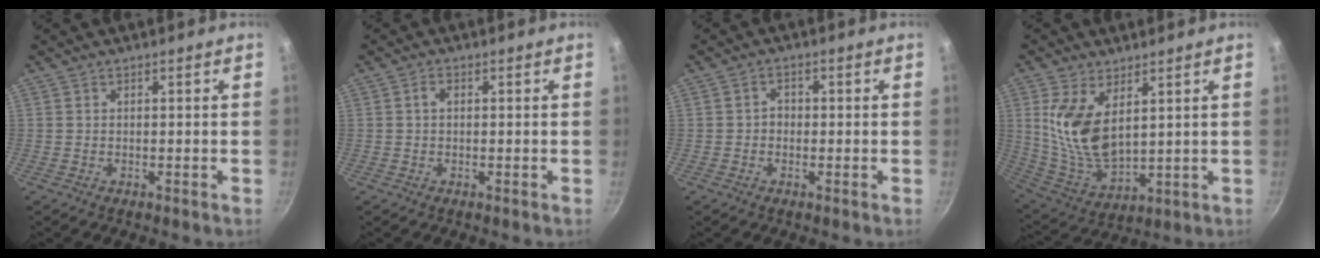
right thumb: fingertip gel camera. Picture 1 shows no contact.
{"total": 1.5, "force": [0.2, 1.0, 1.1], "torque": [-0.019, 0.006, 0.001]}
{"total": 2.2, "force": [-0.3, 1.8, 1.1], "torque": [-0.008, 0.009, -0.008]}
{"total": 13.2, "force": [4.3, 7.0, 10.4], "torque": [-0.199, -0.040, 0.096]}